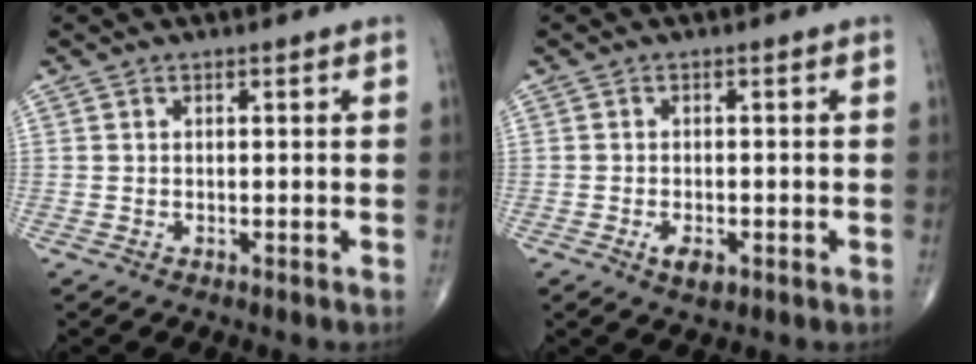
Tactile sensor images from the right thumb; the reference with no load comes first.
{"total": 3.1, "force": [-1.3, 1.5, 2.3], "torque": [-0.038, -0.001, -0.019]}